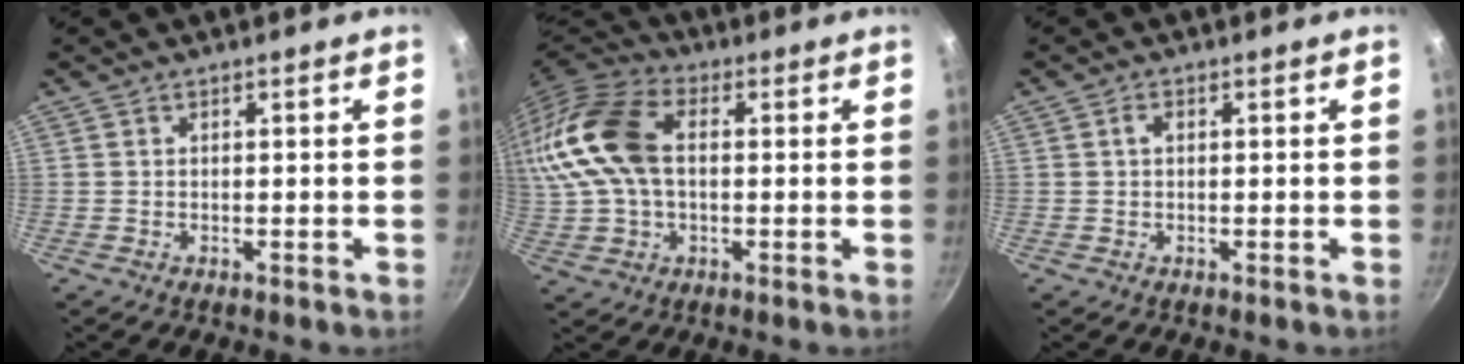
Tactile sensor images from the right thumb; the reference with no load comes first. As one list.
[{"total": 19.0, "force": [2.6, 12.4, 14.2], "torque": [-0.309, 0.030, 0.038]}, {"total": 1.4, "force": [0.3, 1.0, 1.0], "torque": [-0.016, 0.006, 0.003]}]